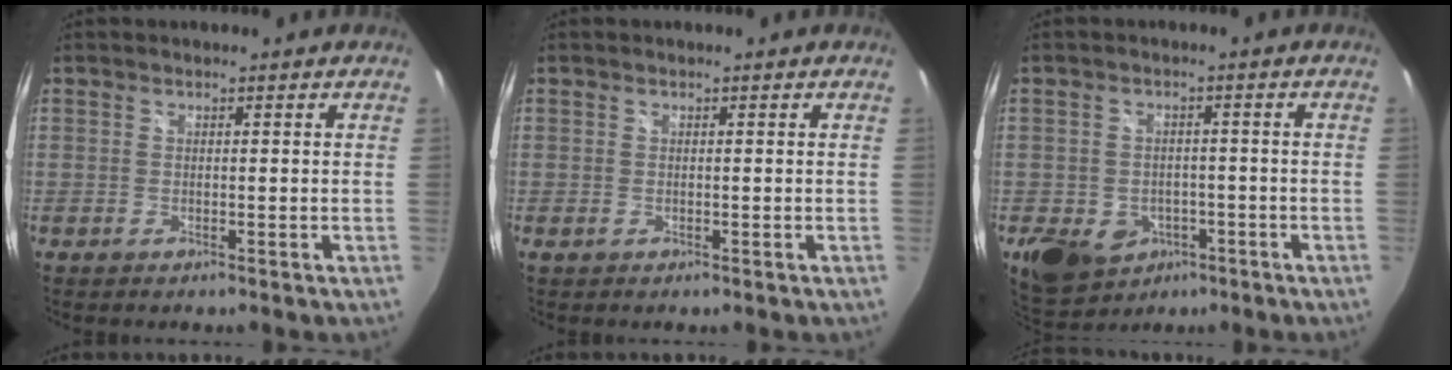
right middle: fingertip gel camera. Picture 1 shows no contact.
{"total": 0.0}
{"total": 12.0, "force": [-5.4, 9.2, 5.5], "torque": [-0.133, -0.006, -0.065]}